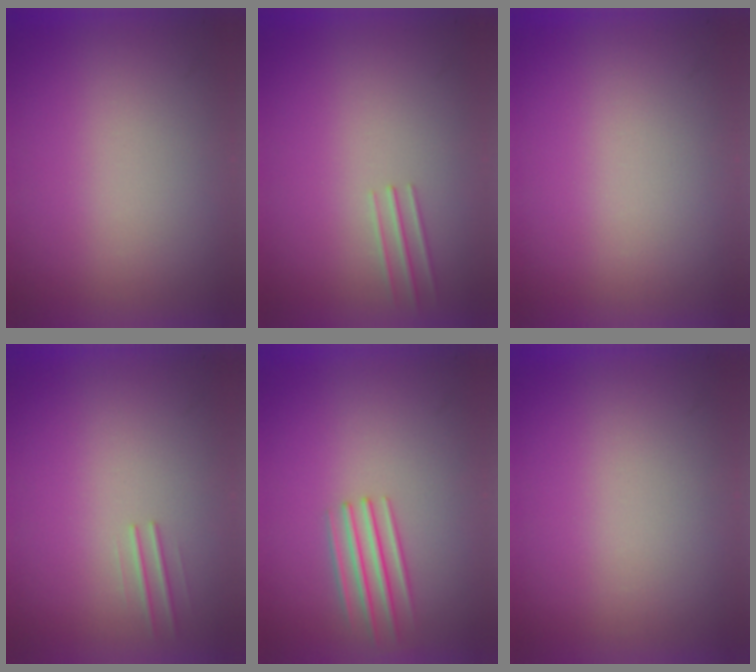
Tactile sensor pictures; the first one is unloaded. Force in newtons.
{"total": 1.0}
{"total": 0.0}
{"total": 1.1}
{"total": 2.1}
{"total": 0.0}